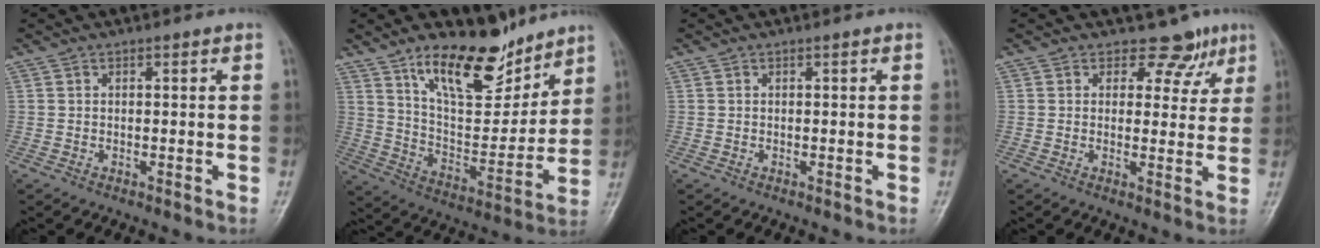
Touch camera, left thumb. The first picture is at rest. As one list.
[{"total": 16.9, "force": [12.2, 6.9, 9.6], "torque": [-0.111, -0.081, 0.216]}, {"total": 0.0}, {"total": 5.5, "force": [3.8, 3.8, 0.9], "torque": [0.022, -0.022, 0.041]}]